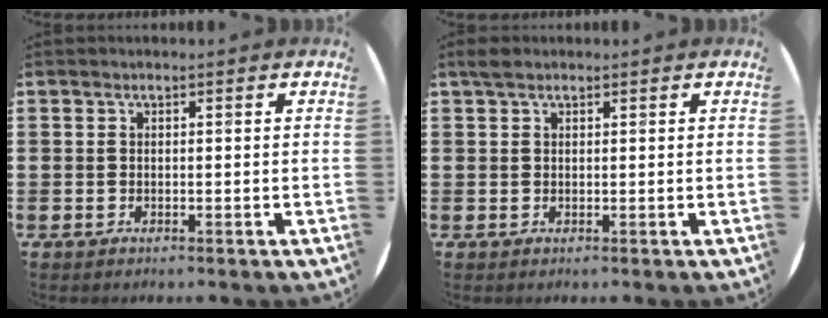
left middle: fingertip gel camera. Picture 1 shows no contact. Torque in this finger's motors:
{"motor_torque": [0.43, -0.37, -0.04, 0.00]}